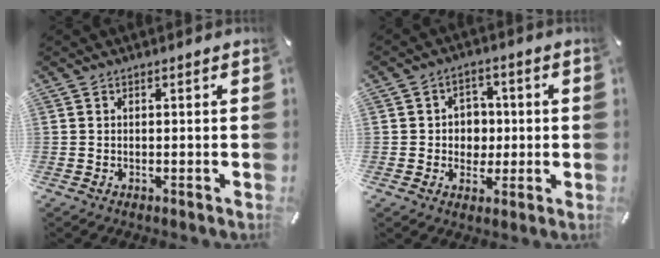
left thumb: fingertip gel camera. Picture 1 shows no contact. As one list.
[{"total": 6.2, "force": [-0.2, 5.9, 1.8], "torque": [-0.016, 0.007, -0.008]}]